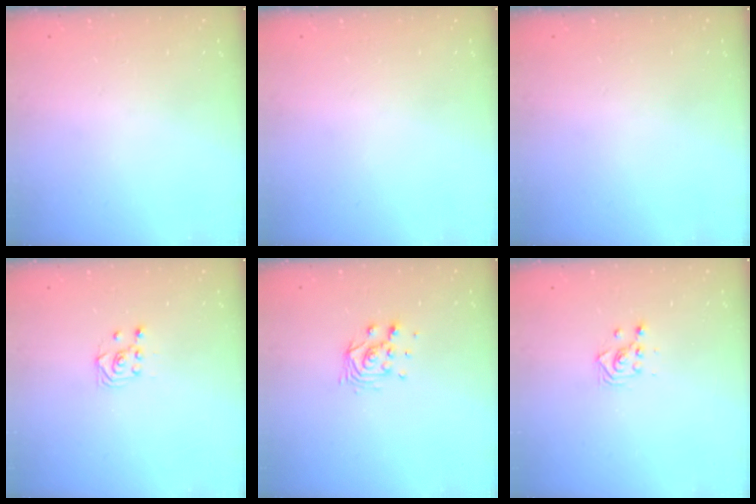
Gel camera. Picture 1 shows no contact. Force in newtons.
{"total": 0.0}
{"total": 0.0}
{"total": 3.0, "press": 2.8, "slide": 1.1}
{"total": 6.2, "press": 6.2, "slide": 0.1}
{"total": 2.9, "press": 2.9, "slide": 0.1}